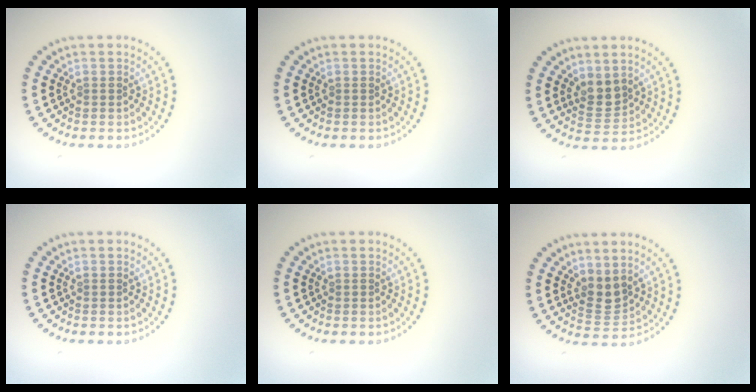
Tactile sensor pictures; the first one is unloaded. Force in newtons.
{"total": 0.0}
{"total": 2.5, "press": 2.1, "slide": 1.4}
{"total": 0.0}
{"total": 0.0}
{"total": 2.2, "press": 1.8, "slide": 1.2}